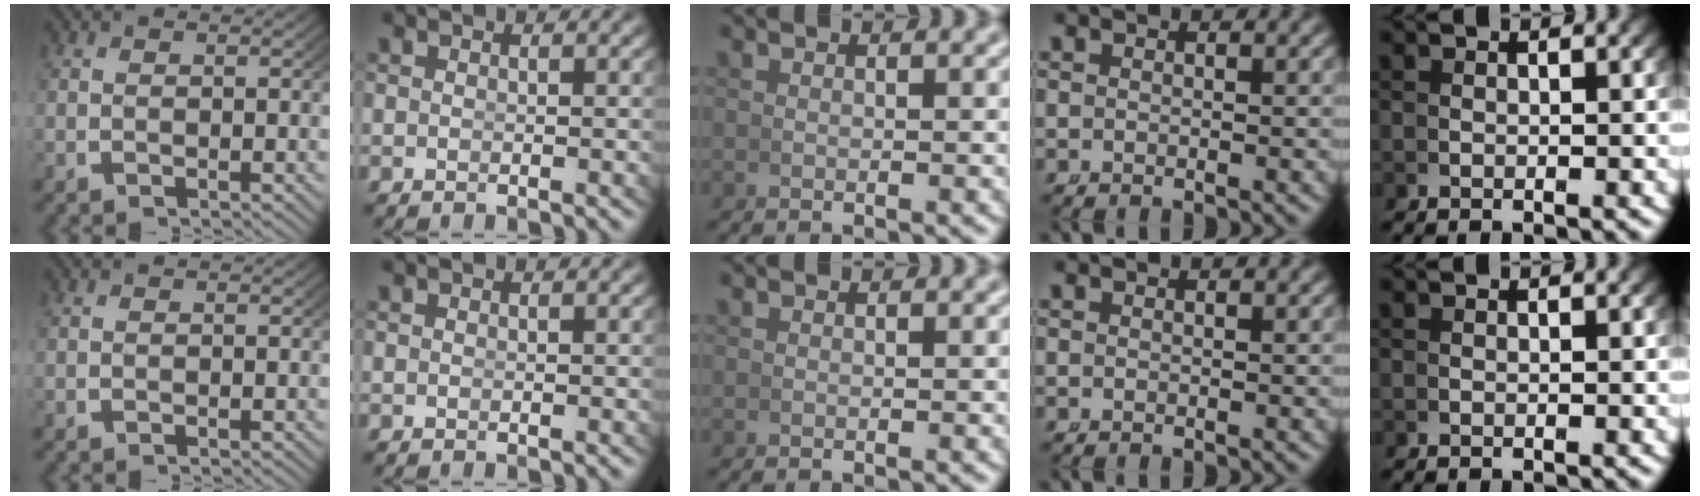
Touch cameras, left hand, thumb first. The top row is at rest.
{}